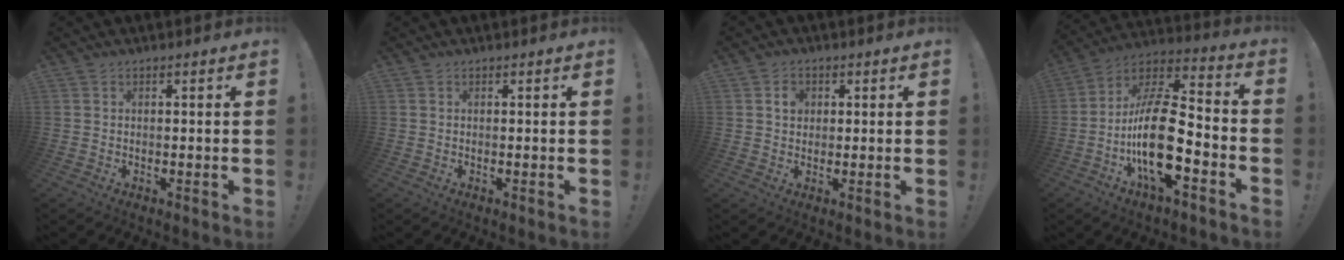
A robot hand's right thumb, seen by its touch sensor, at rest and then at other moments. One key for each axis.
{"total": 0.0}
{"total": 3.3, "fx": 0.8, "fy": 2.7, "fz": 1.7, "tx": -0.020, "ty": -0.001, "tz": 0.010}
{"total": 21.5, "fx": -5.8, "fy": 8.8, "fz": 18.7, "tx": -0.357, "ty": 0.036, "tz": -0.092}